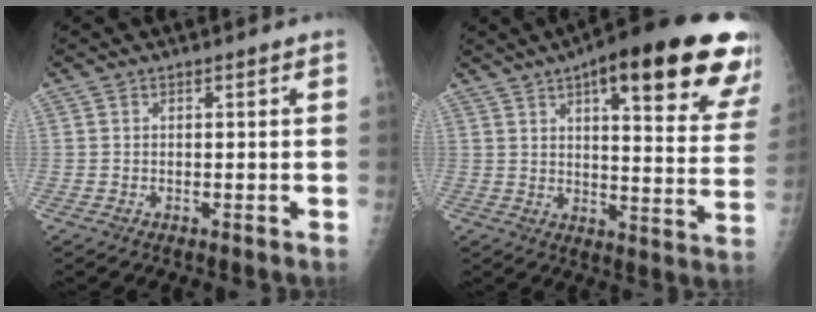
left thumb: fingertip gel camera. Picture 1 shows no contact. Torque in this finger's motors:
{"motor_torque": [0.50, 0.81, 1.68, -1.11, 0.30]}